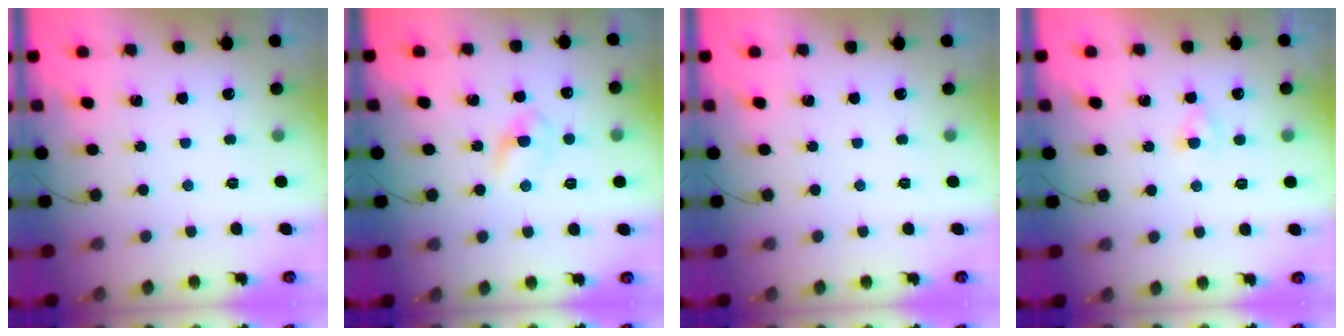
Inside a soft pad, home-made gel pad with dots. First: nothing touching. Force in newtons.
{"total": 2.7, "press": 2.4, "slide": 1.4}
{"total": 0.0}
{"total": 1.9, "press": 1.7, "slide": 0.9}